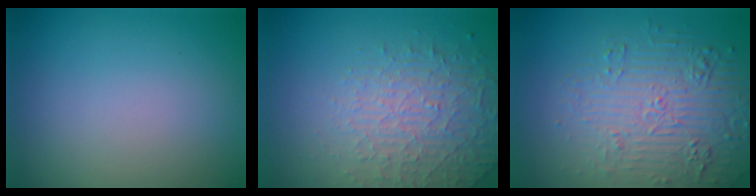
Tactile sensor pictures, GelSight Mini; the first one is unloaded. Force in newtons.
{"total": 4.5, "press": 3.2, "slide": 3.1}
{"total": 5.6, "press": 4.6, "slide": 3.1}